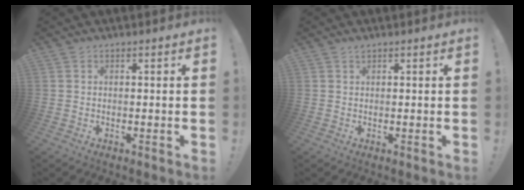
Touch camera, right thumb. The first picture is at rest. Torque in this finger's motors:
{"motor_torque": [-0.07, 0.12, 0.37, 0.02, 0.10]}